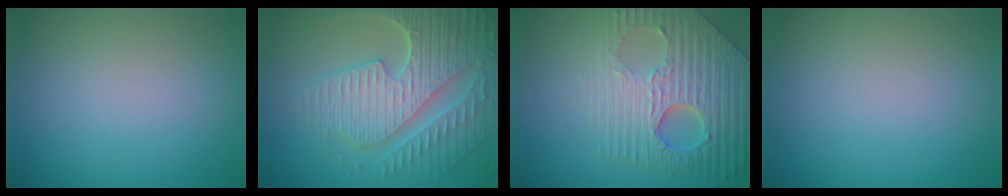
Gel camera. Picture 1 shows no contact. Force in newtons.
{"total": 8.7, "press": 6.2, "slide": 6.1}
{"total": 9.1, "press": 6.1, "slide": 6.7}
{"total": 0.0}